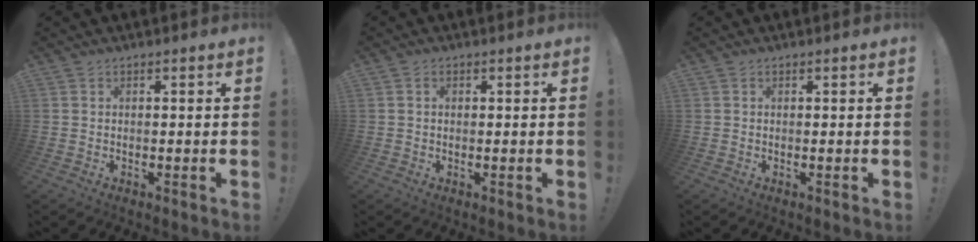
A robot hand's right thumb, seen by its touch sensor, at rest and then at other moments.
{"total": 0.7, "force": [0.1, 0.5, 0.5], "torque": [-0.010, 0.005, 0.001]}
{"total": 0.0}